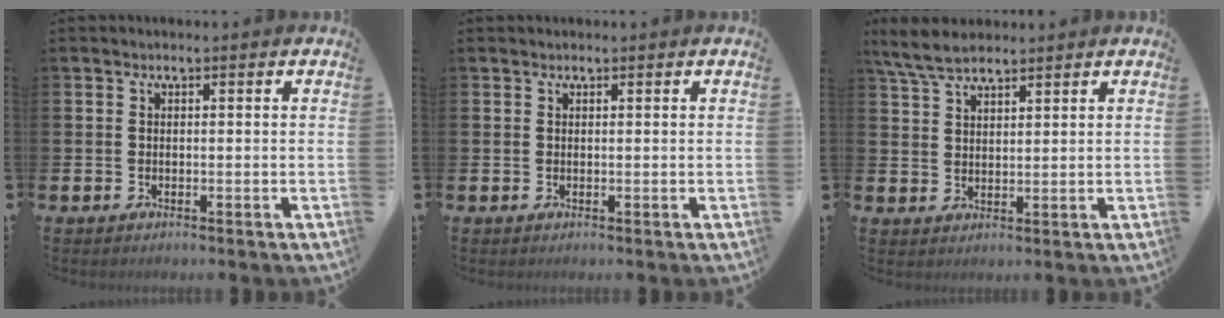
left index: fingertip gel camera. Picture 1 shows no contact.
{"total": 0.6, "force": [0.6, 0.1, 0.0], "torque": [0.011, -0.003, 0.008]}
{"total": 5.5, "force": [4.9, 1.4, 2.0], "torque": [-0.050, -0.013, 0.091]}